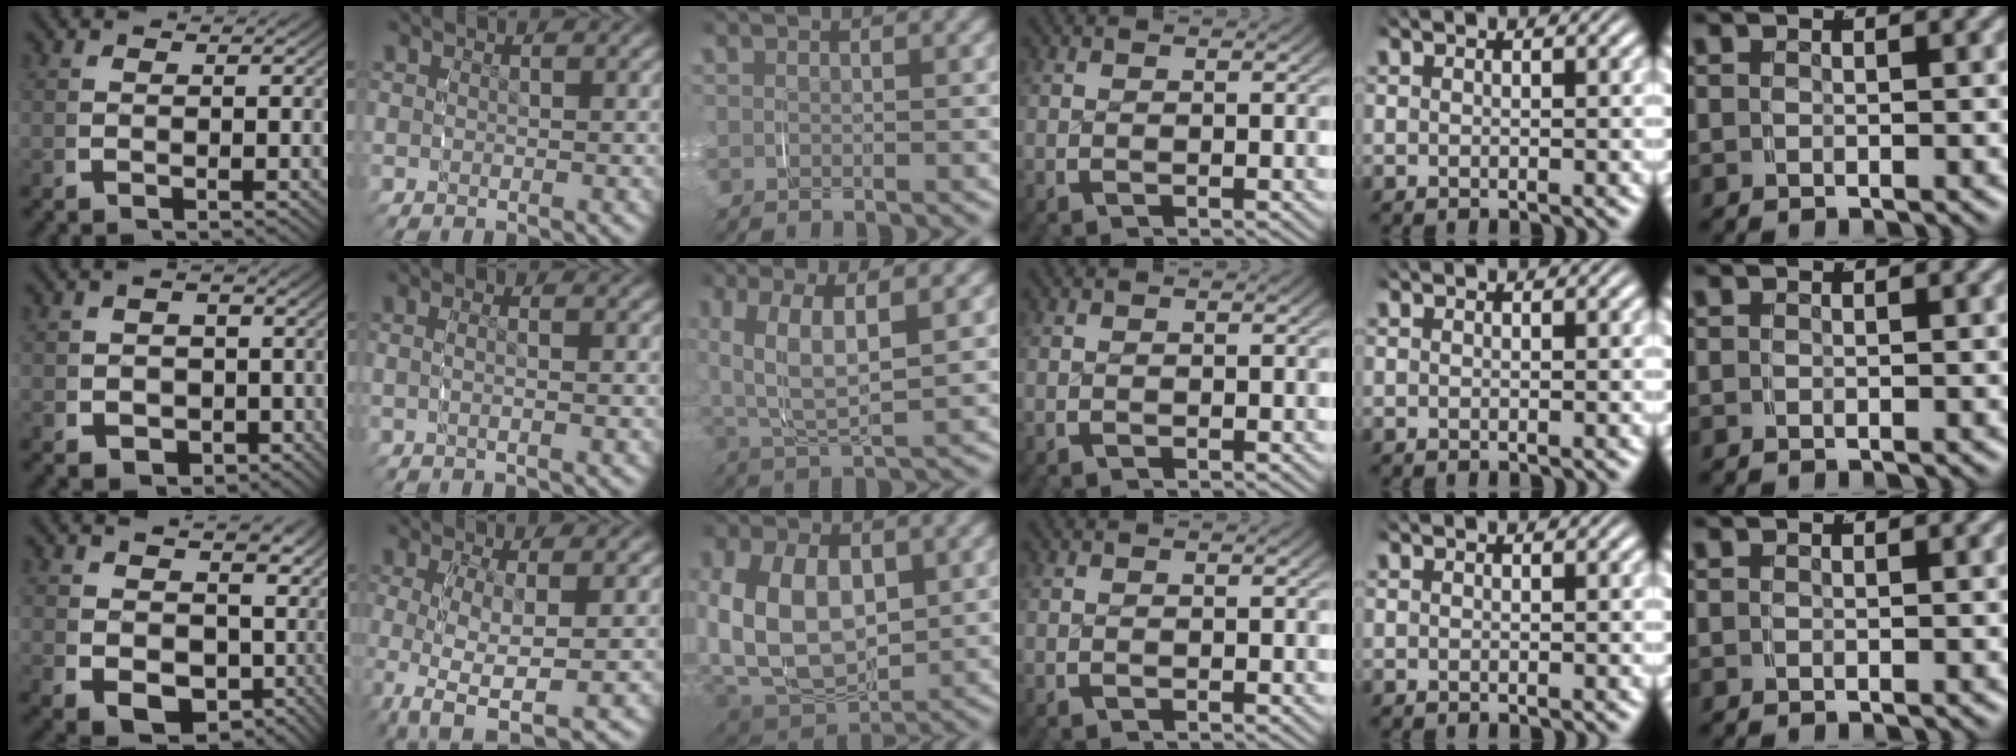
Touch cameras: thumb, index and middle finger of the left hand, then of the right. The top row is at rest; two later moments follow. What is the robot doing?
{"motion": "grasp_and_lifting", "object": "shirt"}